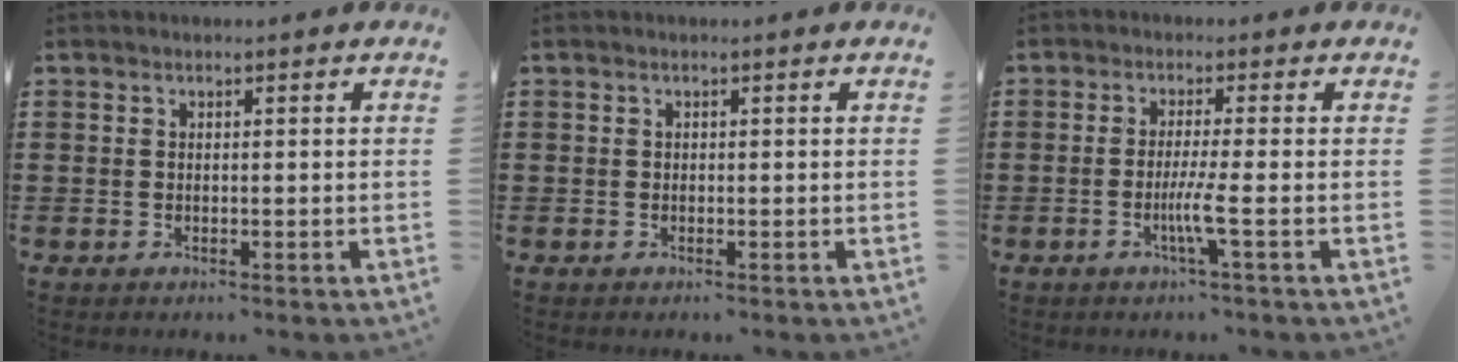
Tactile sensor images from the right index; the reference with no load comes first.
{"total": 0.0}
{"total": 4.0, "force": [-1.3, -0.5, 3.8], "torque": [-0.073, -0.014, -0.028]}